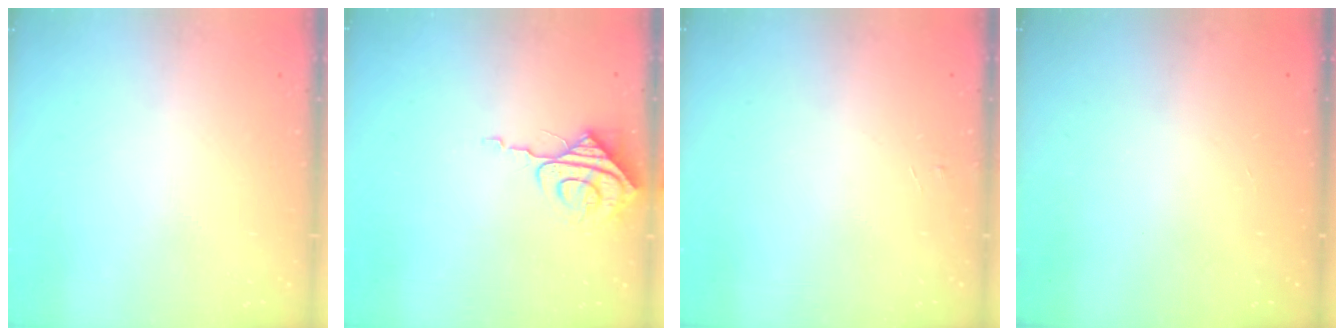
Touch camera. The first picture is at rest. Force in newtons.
{"total": 7.9, "press": 7.9, "slide": 0.8}
{"total": 3.3, "press": 3.3, "slide": 0.3}
{"total": 0.0}